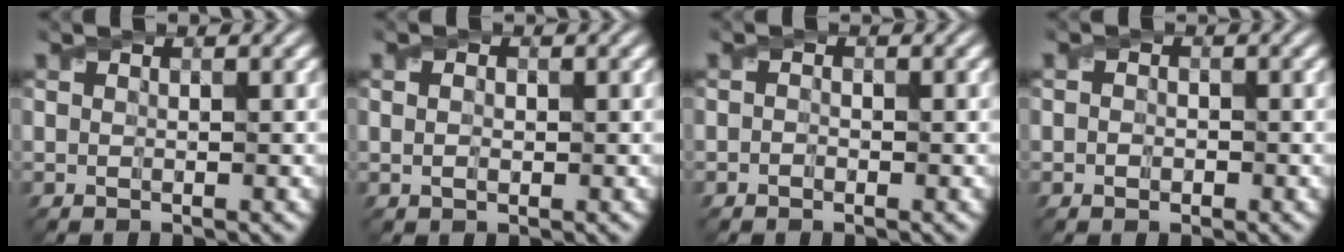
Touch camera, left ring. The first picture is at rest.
{"total": 1.4, "force": [0.2, 0.9, 1.0], "torque": [-0.020, 0.001, 0.004]}
{"total": 0.6, "force": [-0.3, 0.4, 0.3], "torque": [-0.006, -0.002, -0.008]}
{"total": 1.0, "force": [-0.3, 0.8, 0.5], "torque": [-0.011, -0.002, -0.009]}